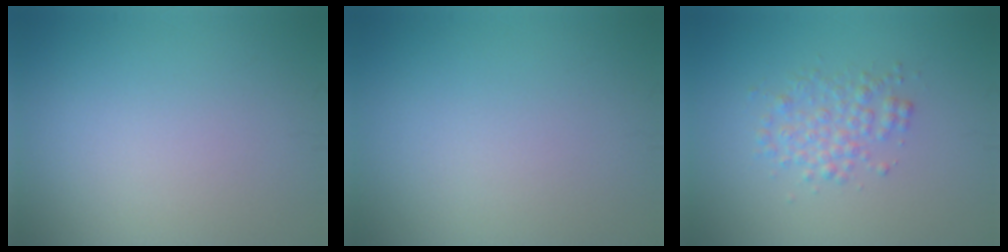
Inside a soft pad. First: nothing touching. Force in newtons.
{"total": 0.0}
{"total": 2.6, "press": 2.6, "slide": 0.0}